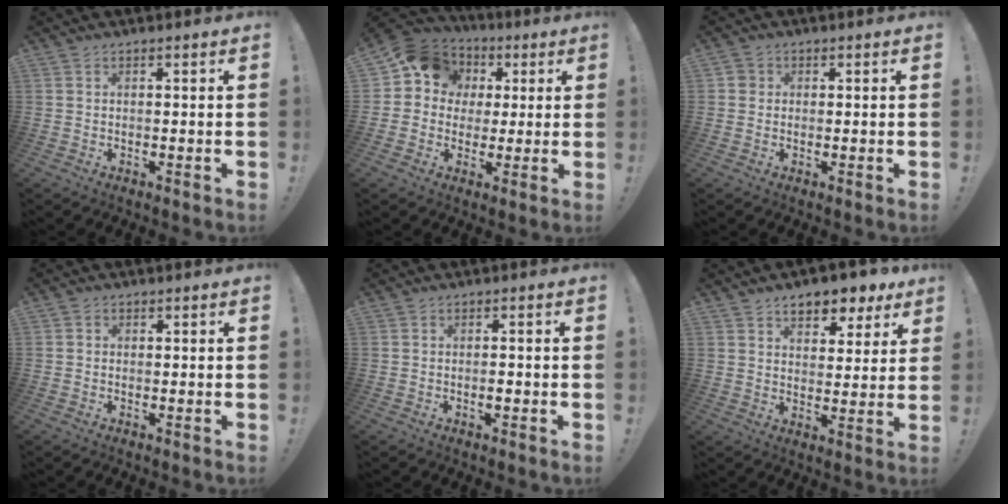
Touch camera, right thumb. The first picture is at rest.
{"total": 11.5, "force": [3.5, 10.2, 4.0], "torque": [-0.052, -0.008, 0.070]}
{"total": 2.0, "force": [0.2, 1.9, 0.6], "torque": [-0.003, 0.004, 0.003]}
{"total": 0.8, "force": [-0.1, 0.8, 0.0], "torque": [0.009, 0.000, -0.004]}
{"total": 1.3, "force": [-0.5, 0.7, 1.0], "torque": [-0.009, 0.002, -0.011]}
{"total": 8.7, "force": [5.9, 4.7, 4.2], "torque": [-0.055, -0.037, 0.106]}